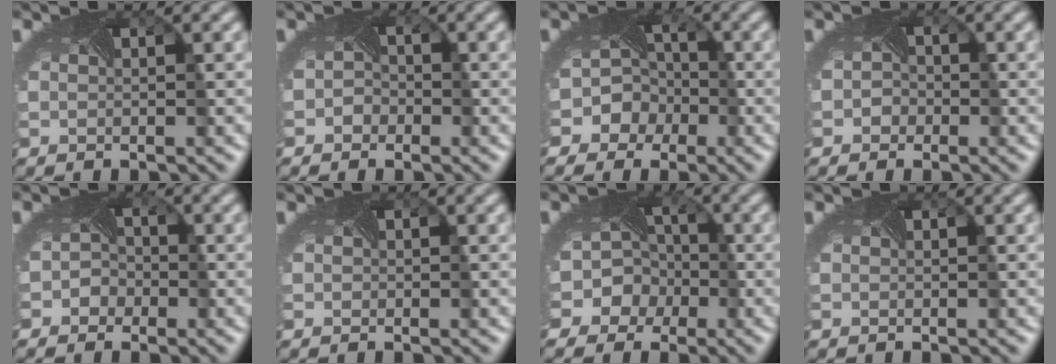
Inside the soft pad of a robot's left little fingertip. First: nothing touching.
{"total": 1.7, "force": [-1.0, 1.3, 0.2], "torque": [0.014, -0.001, -0.018]}
{"total": 8.8, "force": [-3.4, 7.7, 2.6], "torque": [-0.048, 0.008, -0.081]}
{"total": 1.7, "force": [-0.9, 1.5, 0.3], "torque": [0.014, -0.001, -0.013]}
{"total": 2.6, "force": [-1.4, 2.1, 0.5], "torque": [0.017, 0.008, -0.023]}
{"total": 0.0}
{"total": 9.9, "force": [-3.4, 8.7, 3.3], "torque": [-0.067, 0.006, -0.083]}
{"total": 0.0}